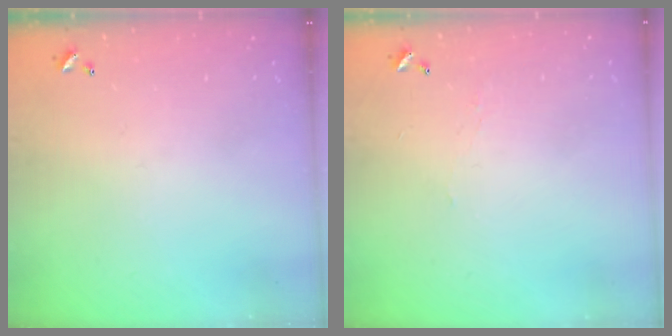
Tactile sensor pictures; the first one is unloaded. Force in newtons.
{"total": 0.8, "press": 0.7, "slide": 0.4}